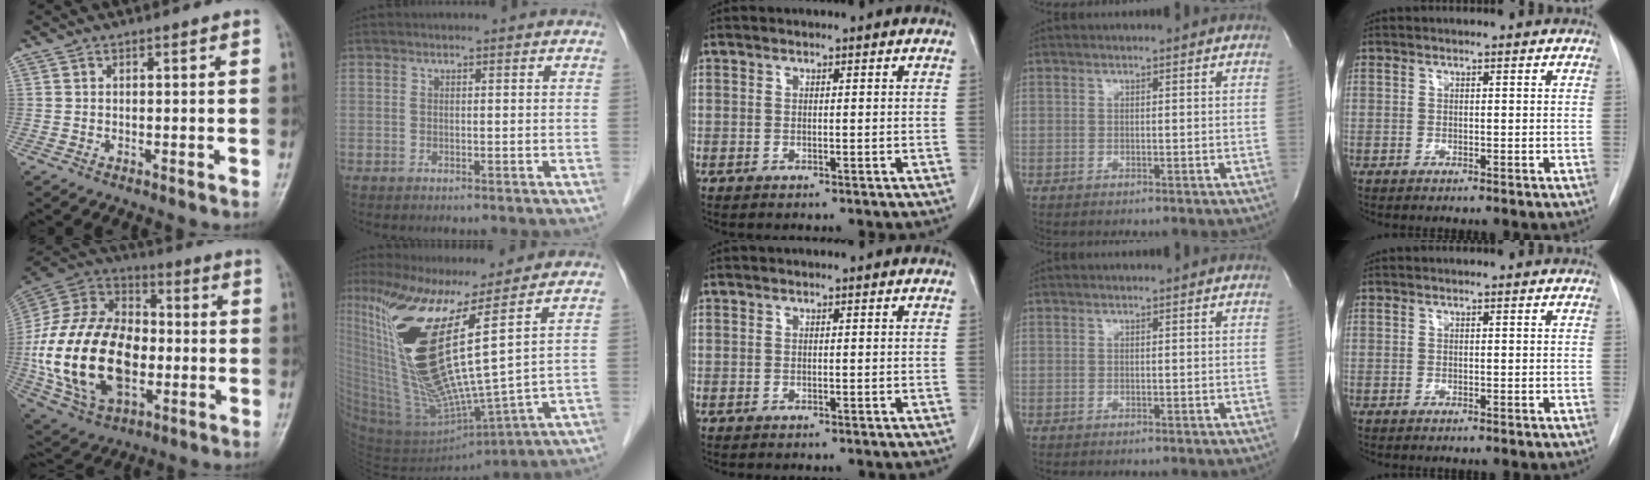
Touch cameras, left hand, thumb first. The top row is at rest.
{"thumb": {"total": 26.8, "force": [-3.7, 17.6, 19.8], "torque": [-0.368, 0.014, -0.055]}, "index": {"total": 18.3, "force": [7.2, 0.3, 16.8], "torque": [-0.328, -0.034, 0.137]}}